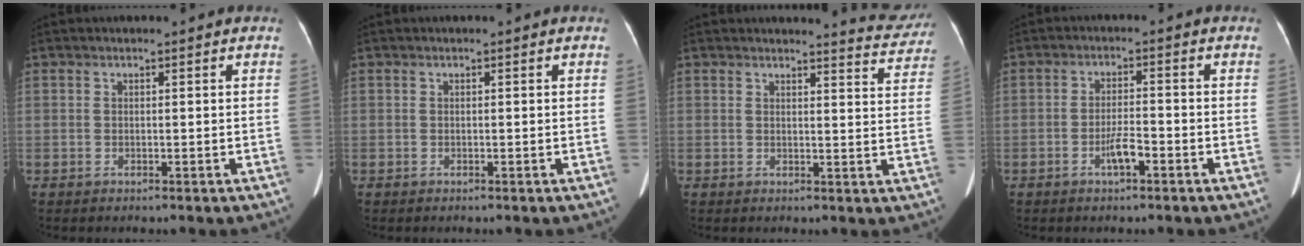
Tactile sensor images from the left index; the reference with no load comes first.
{"total": 0.0}
{"total": 6.5, "force": [6.5, 0.5, 0.1], "torque": [0.004, -0.031, 0.054]}
{"total": 3.3, "force": [-1.8, 0.6, 2.7], "torque": [-0.056, 0.000, -0.031]}